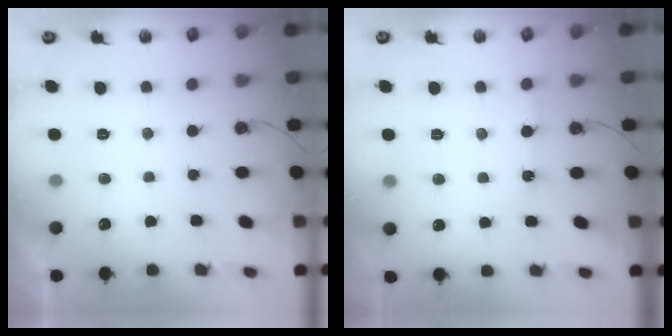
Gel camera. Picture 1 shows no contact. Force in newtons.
{"total": 5.5, "press": 5.5, "slide": 0.6}